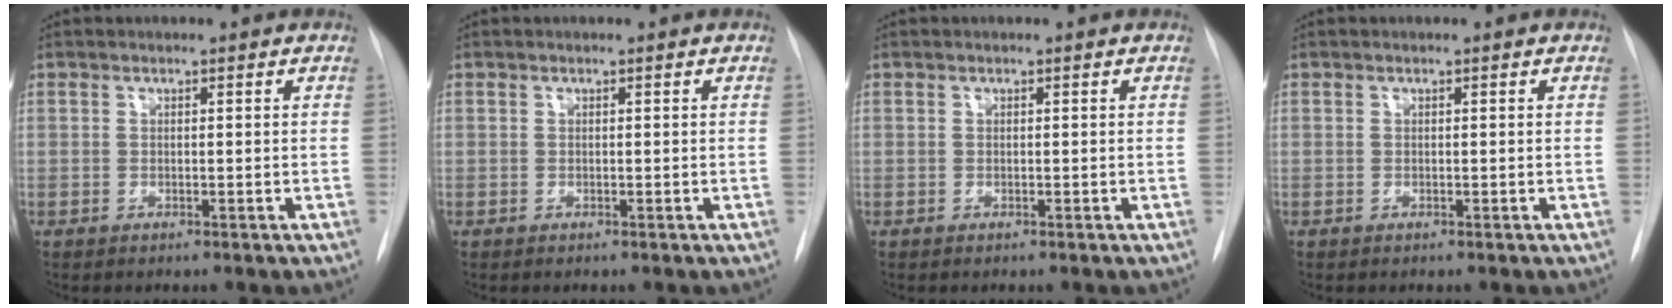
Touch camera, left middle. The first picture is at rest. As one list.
[{"total": 0.0}, {"total": 0.0}, {"total": 0.0}]